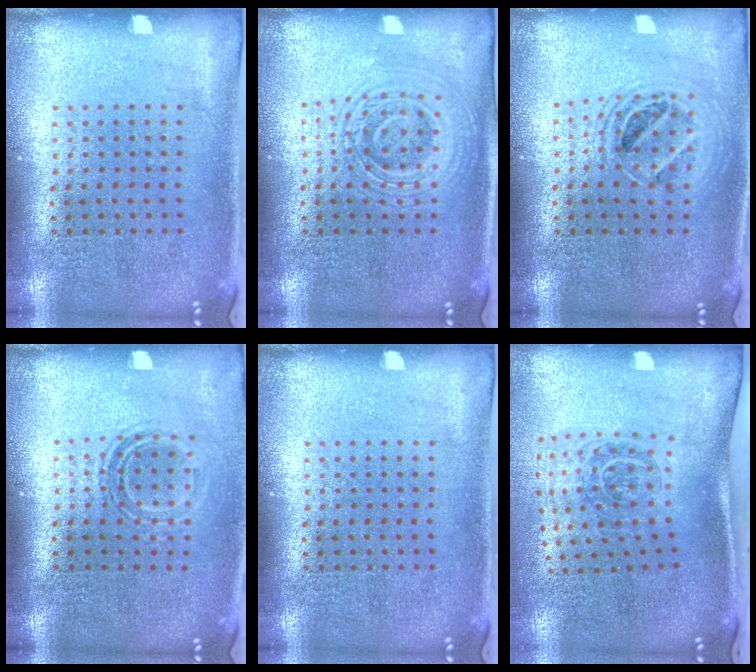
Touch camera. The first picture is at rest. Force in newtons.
{"total": 2.7, "press": 2.7, "slide": 0.5}
{"total": 1.4, "press": 1.2, "slide": 0.7}
{"total": 1.5, "press": 1.2, "slide": 1.0}
{"total": 0.0}
{"total": 1.9, "press": 1.2, "slide": 1.5}